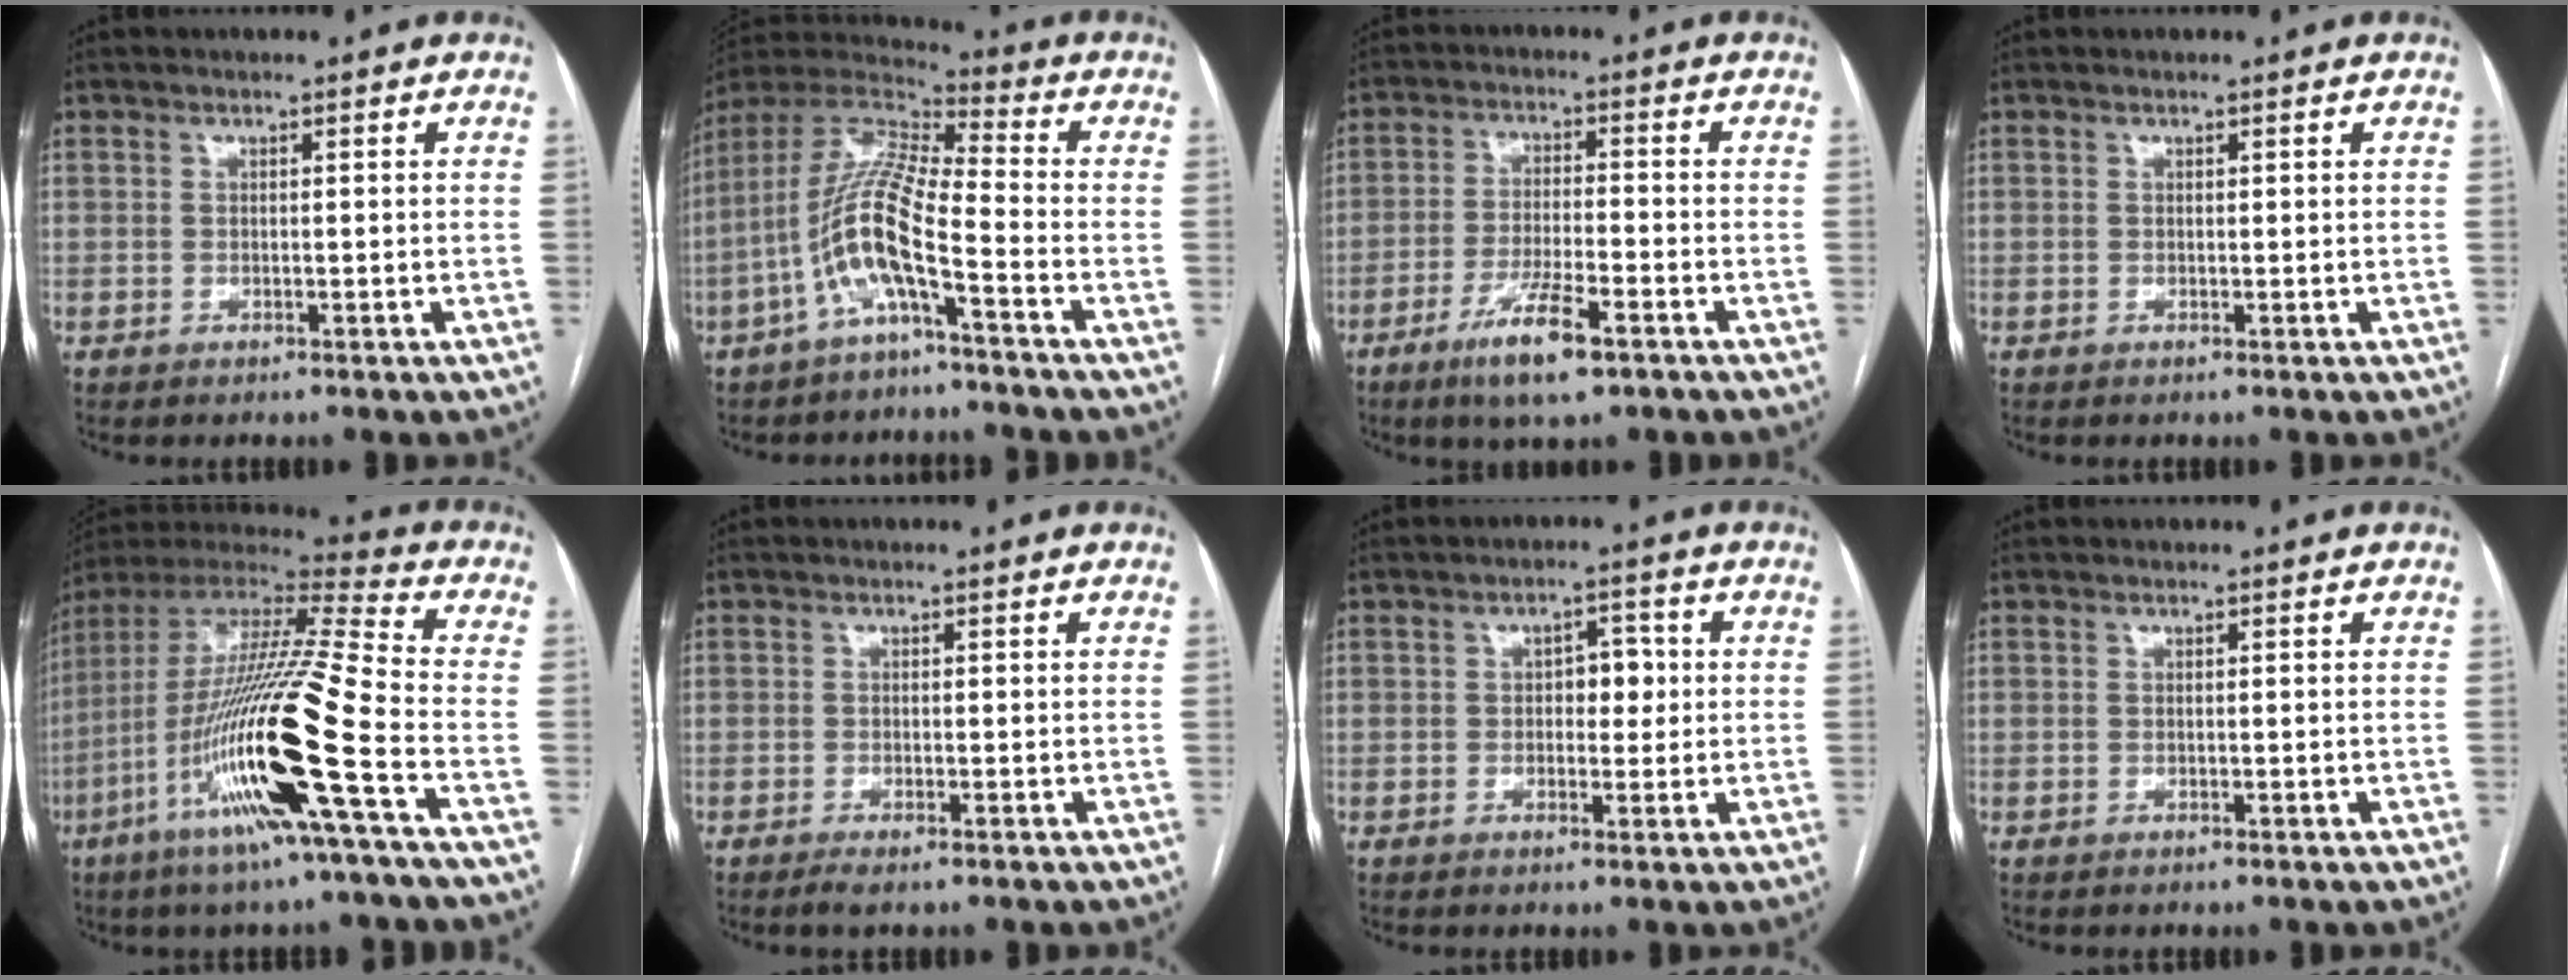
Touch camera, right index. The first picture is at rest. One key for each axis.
{"total": 12.1, "fx": -4.8, "fy": 1.8, "fz": 11.0, "tx": -0.236, "ty": 0.012, "tz": -0.098}
{"total": 8.3, "fx": -5.1, "fy": 1.0, "fz": 6.5, "tx": -0.124, "ty": -0.015, "tz": -0.088}
{"total": 0.0}
{"total": 22.7, "fx": -8.1, "fy": -0.4, "fz": 21.2, "tx": -0.429, "ty": -0.031, "tz": -0.163}
{"total": 1.7, "fx": -1.2, "fy": 0.2, "fz": 1.1, "tx": -0.020, "ty": -0.005, "tz": -0.019}
{"total": 3.7, "fx": 0.3, "fy": 2.2, "fz": 3.0, "tx": -0.040, "ty": 0.012, "tz": 0.005}
{"total": 0.0}